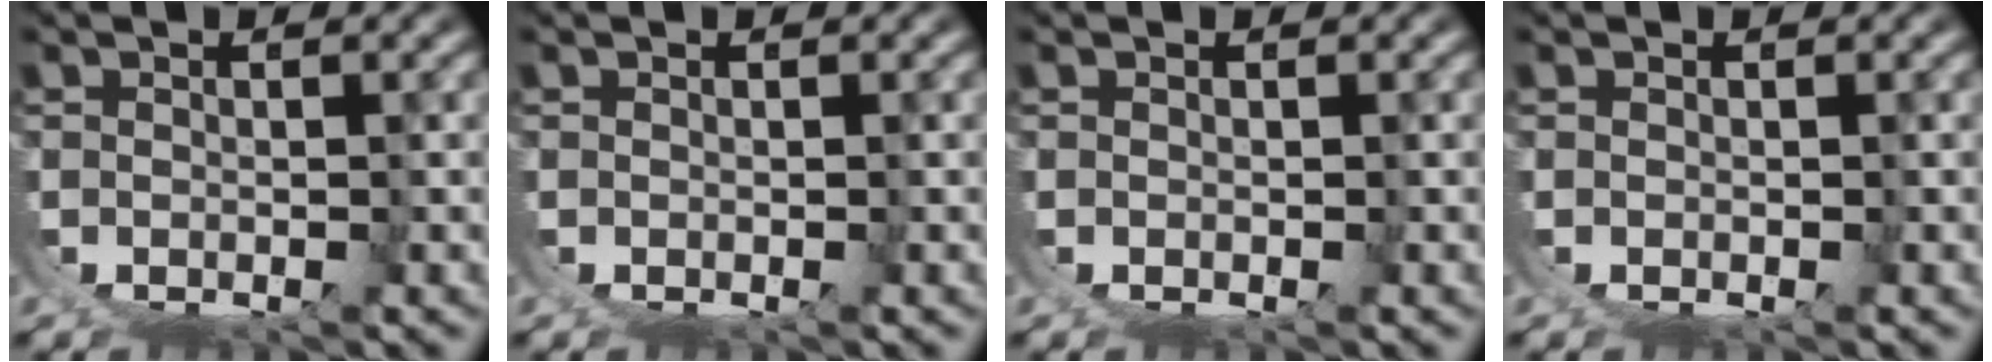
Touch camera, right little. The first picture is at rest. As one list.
[{"total": 0.0}, {"total": 0.0}, {"total": 0.0}]